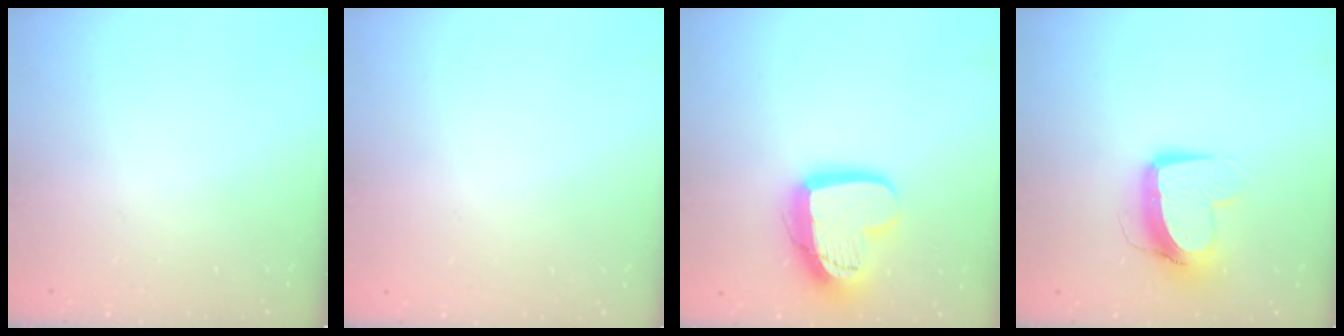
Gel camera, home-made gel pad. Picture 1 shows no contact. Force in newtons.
{"total": 0.0}
{"total": 16.2, "press": 16.1, "slide": 1.3}
{"total": 11.5, "press": 11.5, "slide": 1.4}